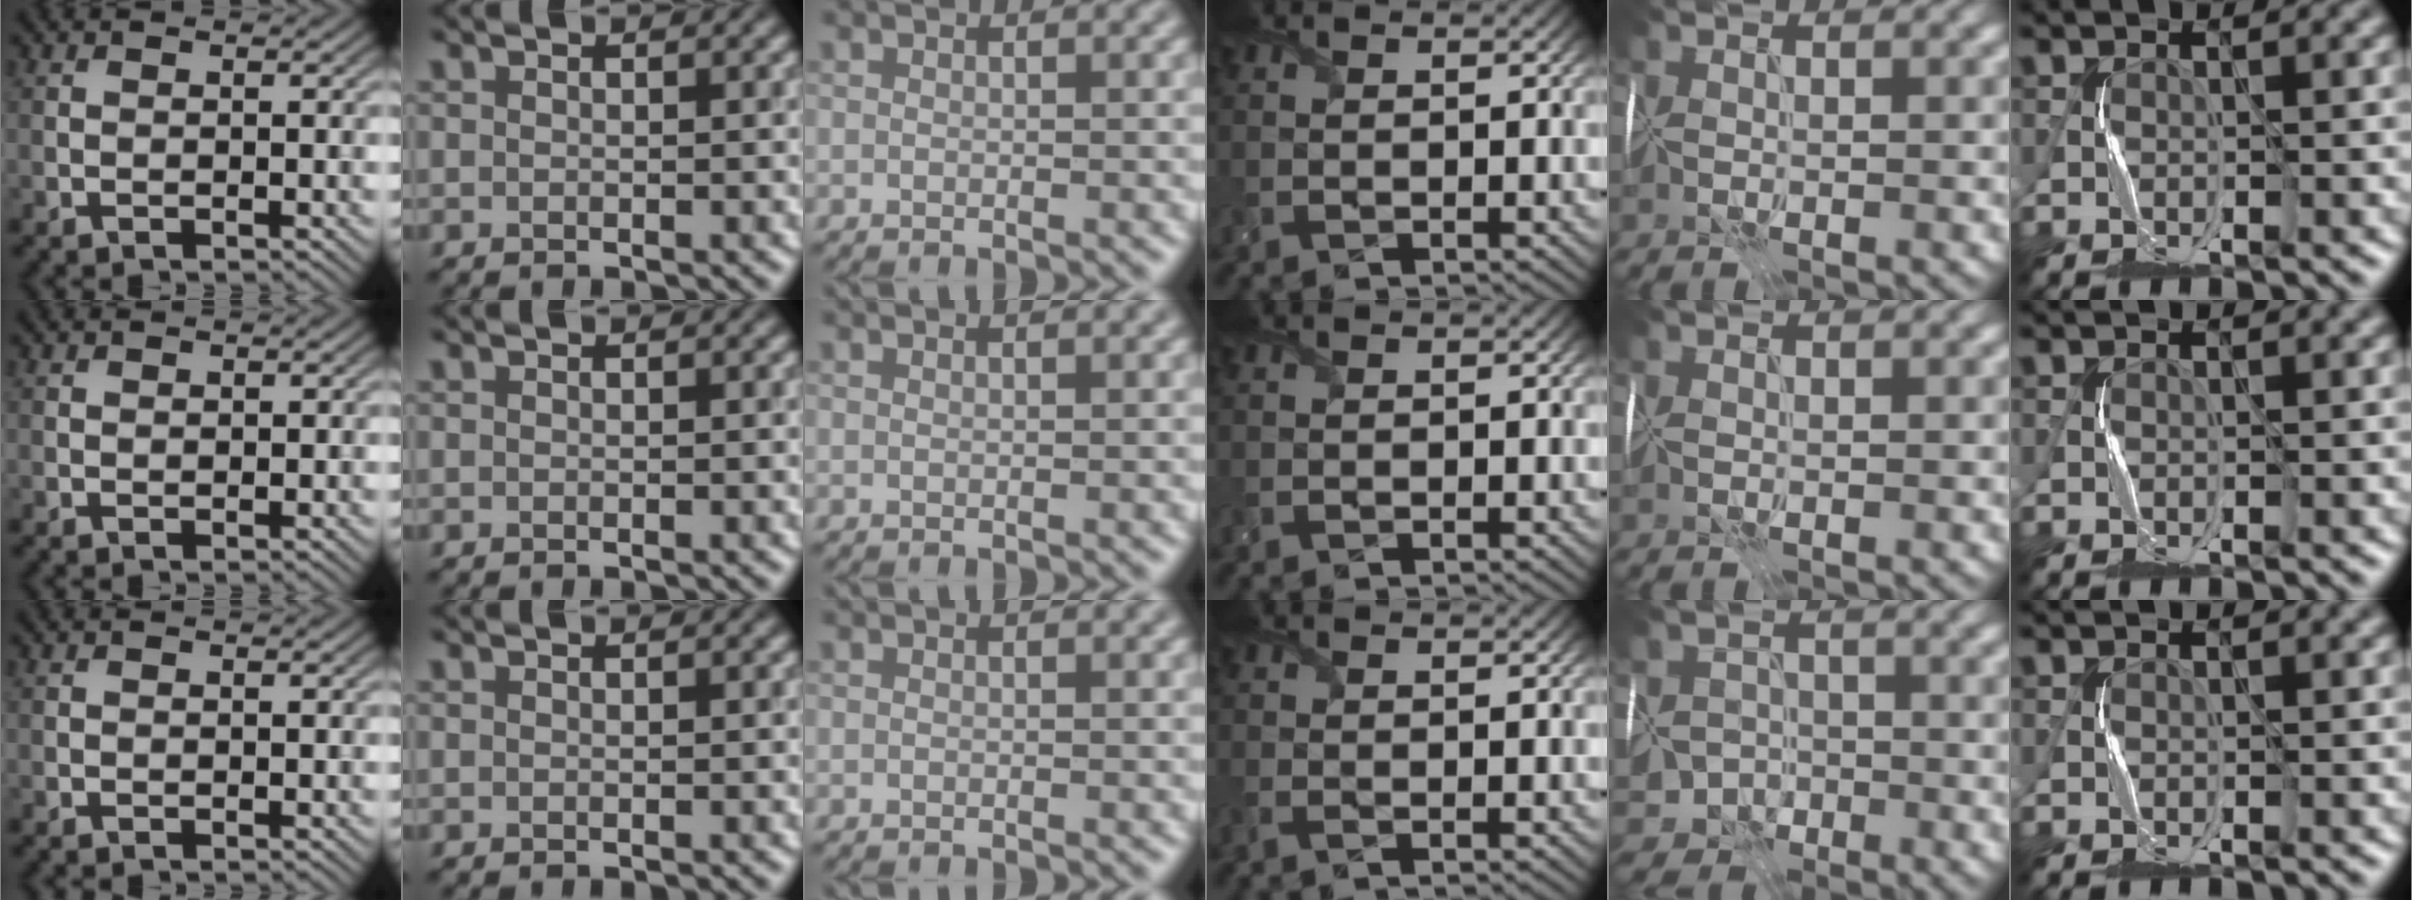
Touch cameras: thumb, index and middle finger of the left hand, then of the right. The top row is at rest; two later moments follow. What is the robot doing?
{"motion": "wrap", "object": "cellophane"}